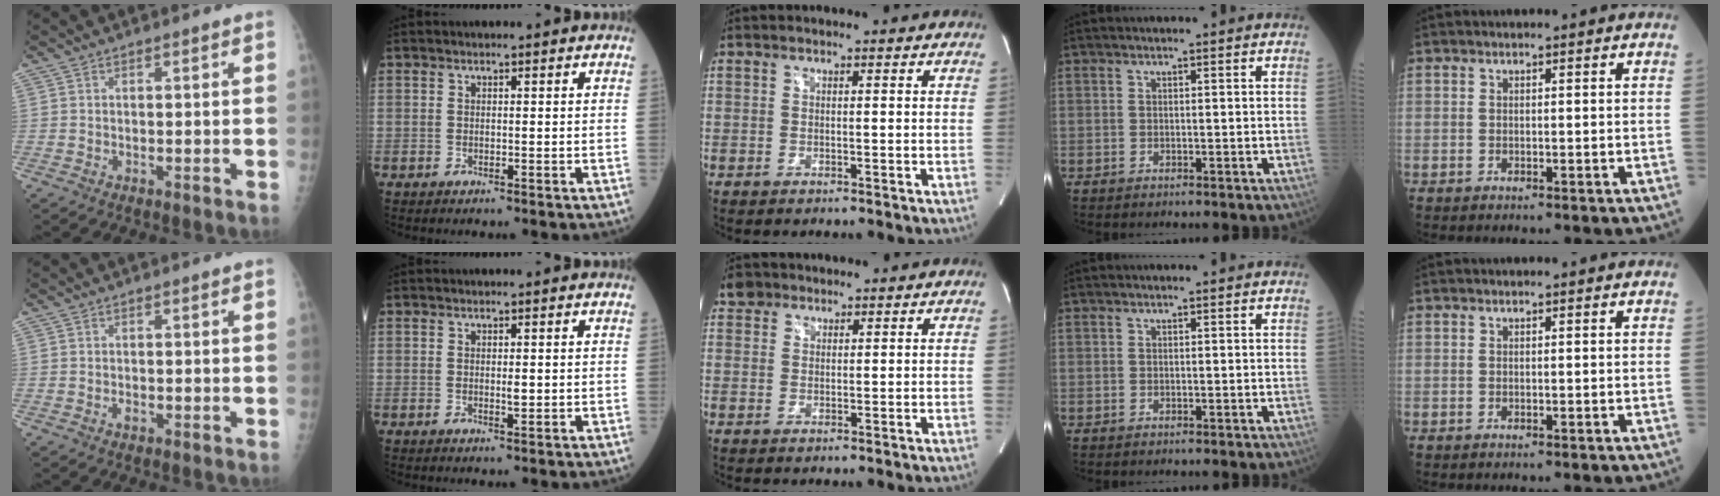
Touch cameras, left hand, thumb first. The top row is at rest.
{"thumb": {"total": 0.8, "force": [-0.4, 0.5, 0.4], "torque": [-0.006, 0.001, -0.007]}, "index": {"total": 1.1, "force": [-0.2, 0.3, 1.1], "torque": [-0.016, -0.005, -0.004]}, "middle": {"total": 2.5, "force": [1.7, 1.9, 0.3], "torque": [-0.004, 0.013, 0.026]}}